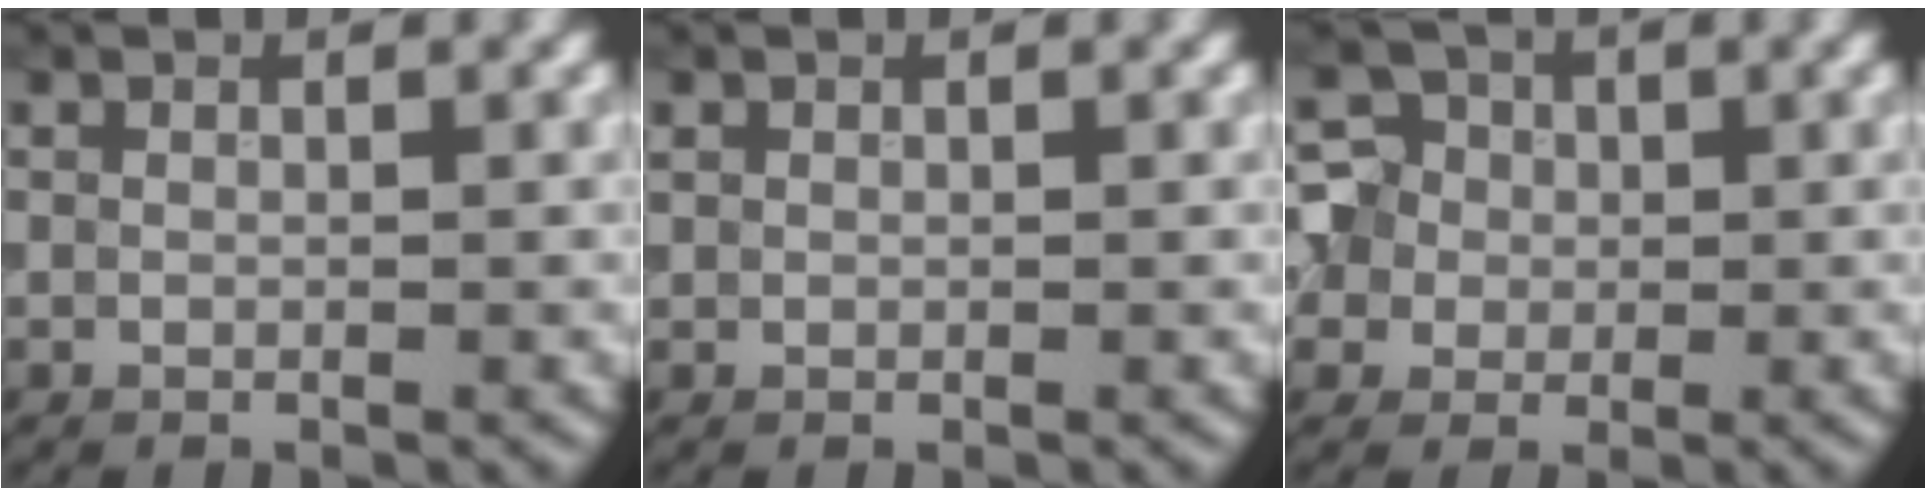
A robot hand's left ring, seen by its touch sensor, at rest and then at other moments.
{"total": 0.6, "force": [0.3, 0.5, 0.1], "torque": [0.002, -0.001, 0.007]}
{"total": 6.9, "force": [0.8, 6.3, 2.5], "torque": [-0.052, 0.038, -0.008]}